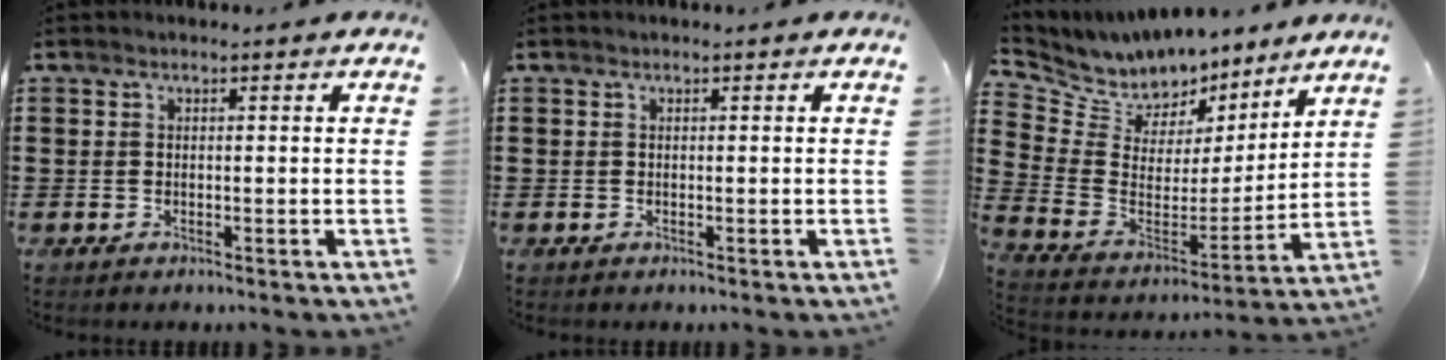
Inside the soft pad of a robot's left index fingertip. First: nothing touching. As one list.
[{"total": 0.0}, {"total": 8.4, "force": [7.6, 3.5, 0.4], "torque": [-0.065, -0.061, 0.140]}]